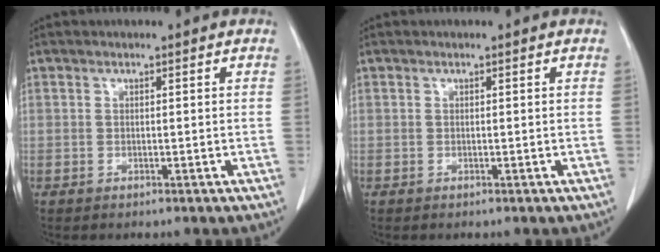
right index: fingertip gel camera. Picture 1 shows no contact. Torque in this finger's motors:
{"motor_torque": [0.00, 0.00, 0.00, 0.00]}